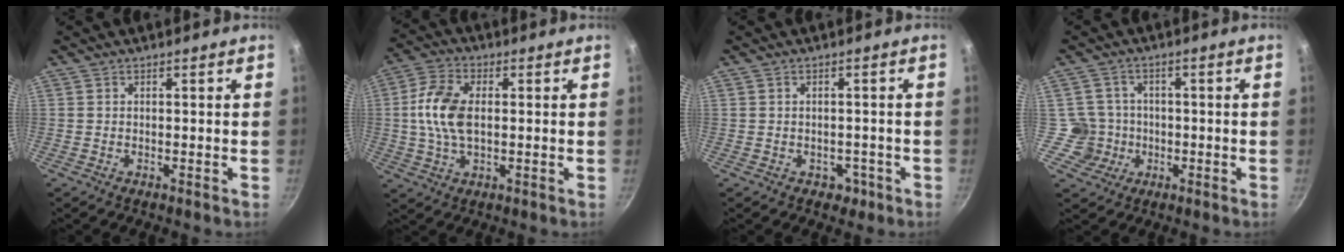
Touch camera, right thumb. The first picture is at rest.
{"total": 10.2, "force": [0.6, 6.0, 8.2], "torque": [-0.157, 0.015, 0.003]}
{"total": 2.7, "force": [-1.1, 2.2, 1.1], "torque": [0.004, 0.018, 0.000]}
{"total": 5.5, "force": [-1.0, 5.4, 0.1], "torque": [0.034, 0.020, -0.019]}